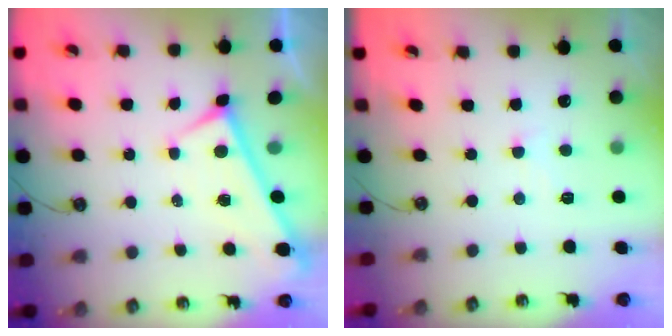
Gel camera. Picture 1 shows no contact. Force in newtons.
{"total": 0.7, "press": 0.5, "slide": 0.5}